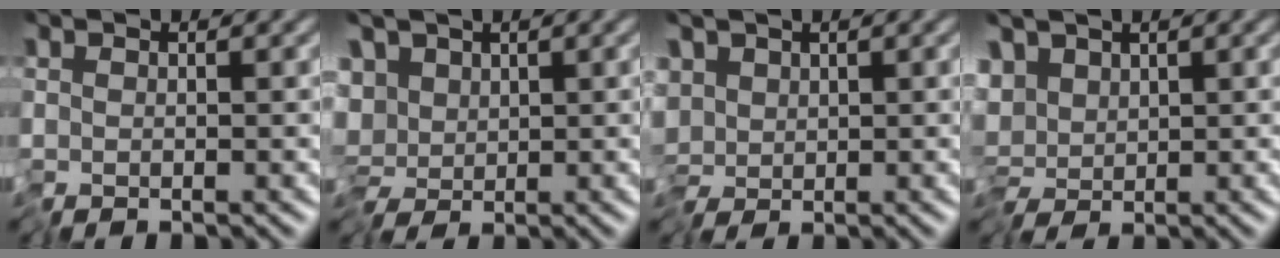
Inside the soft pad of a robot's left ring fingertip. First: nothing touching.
{"total": 5.0, "force": [-0.1, 3.7, 3.3], "torque": [-0.034, 0.013, -0.015]}
{"total": 2.7, "force": [-0.5, 1.7, 2.0], "torque": [-0.029, 0.007, -0.016]}
{"total": 3.5, "force": [0.2, 2.2, 2.6], "torque": [-0.034, 0.006, -0.004]}